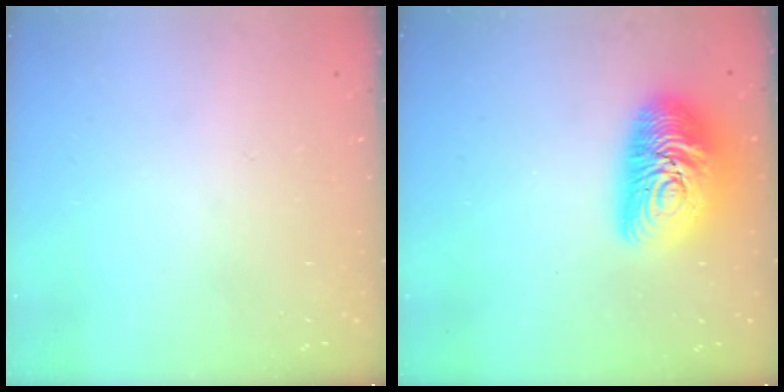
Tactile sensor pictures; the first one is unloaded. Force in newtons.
{"total": 18.7, "press": 18.7, "slide": 1.2}